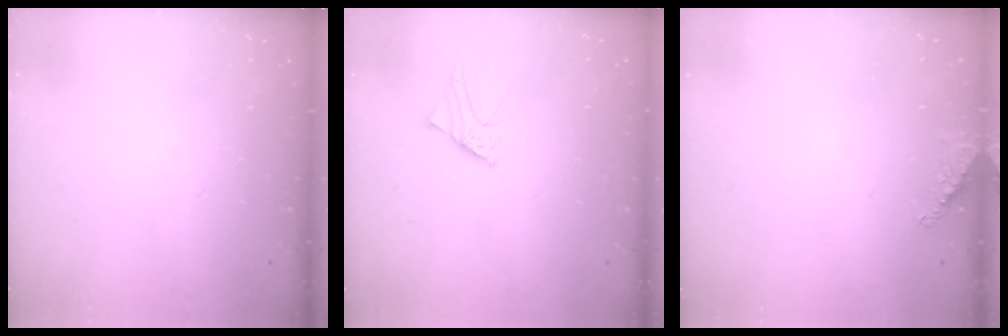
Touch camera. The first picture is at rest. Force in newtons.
{"total": 2.1, "press": 2.0, "slide": 0.3}
{"total": 7.7, "press": 7.7, "slide": 0.9}